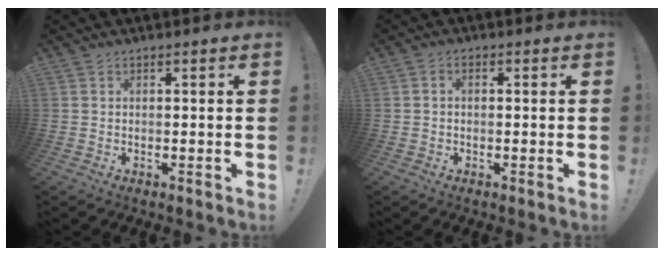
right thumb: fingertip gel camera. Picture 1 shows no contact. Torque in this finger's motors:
{"motor_torque": [-0.01, -0.23, -0.16, 0.09, 0.05]}